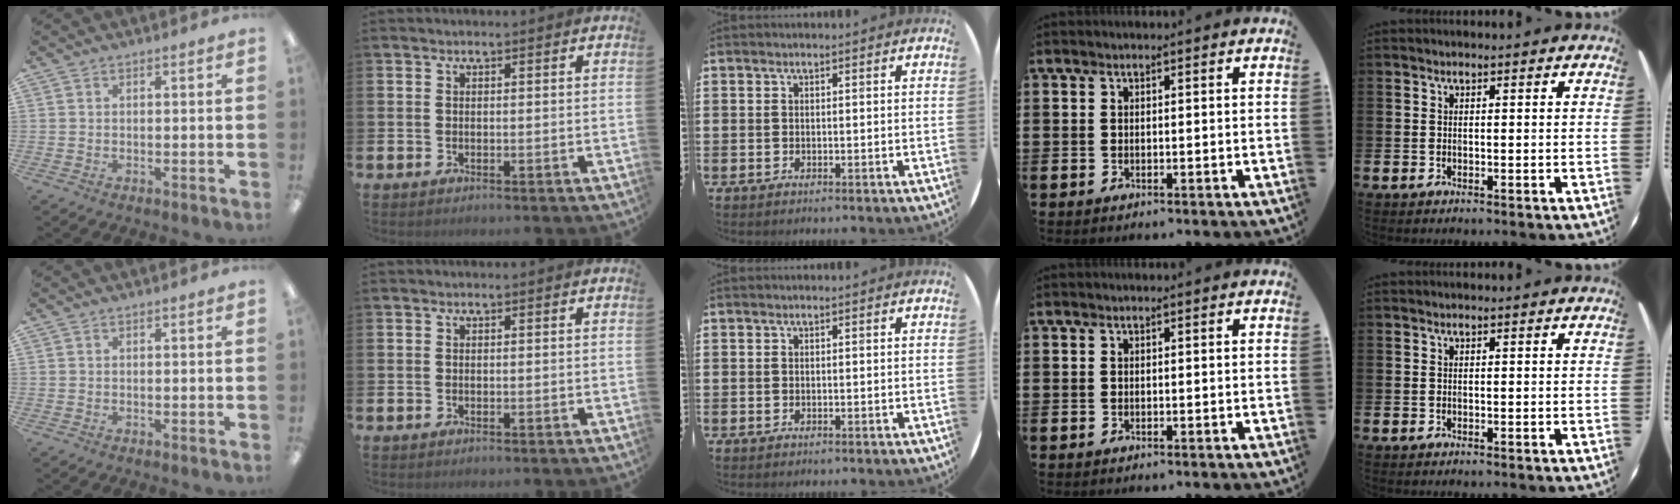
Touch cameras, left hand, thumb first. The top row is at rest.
{}